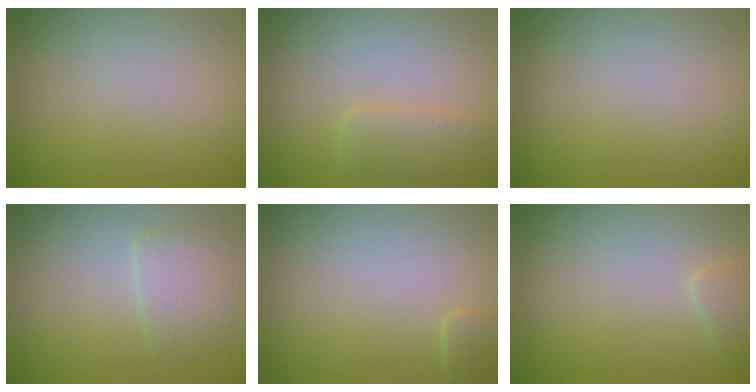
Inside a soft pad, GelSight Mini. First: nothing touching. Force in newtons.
{"total": 2.3, "press": 2.3, "slide": 0.2}
{"total": 0.0}
{"total": 2.4, "press": 2.4, "slide": 0.0}
{"total": 0.9, "press": 0.8, "slide": 0.1}
{"total": 1.1, "press": 1.1, "slide": 0.1}